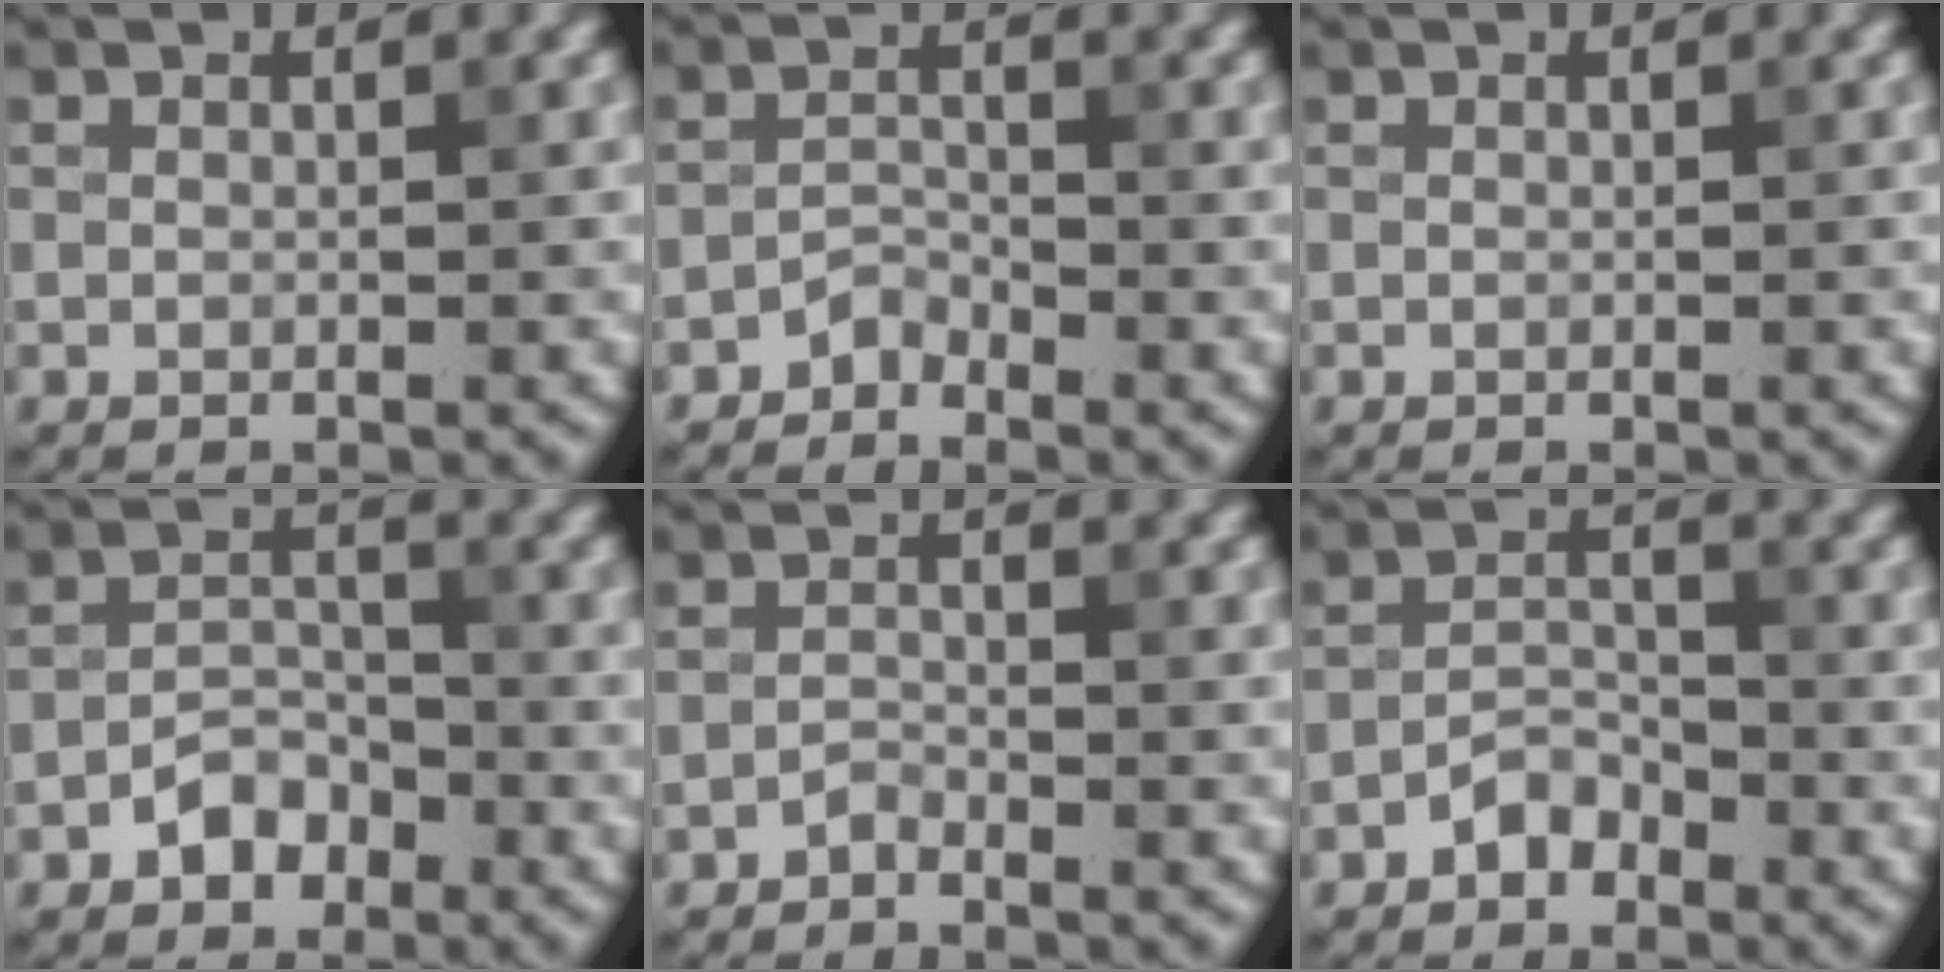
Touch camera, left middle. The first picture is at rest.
{"total": 1.5, "force": [-1.4, 0.5, 0.2], "torque": [-0.002, 0.008, -0.029]}
{"total": 0.0}
{"total": 2.9, "force": [-1.8, 1.7, 1.4], "torque": [-0.018, 0.010, -0.034]}
{"total": 0.9, "force": [-0.9, 0.2, 0.2], "torque": [-0.004, 0.003, -0.019]}
{"total": 2.2, "force": [-1.6, 1.1, 1.0], "torque": [-0.014, 0.010, -0.034]}